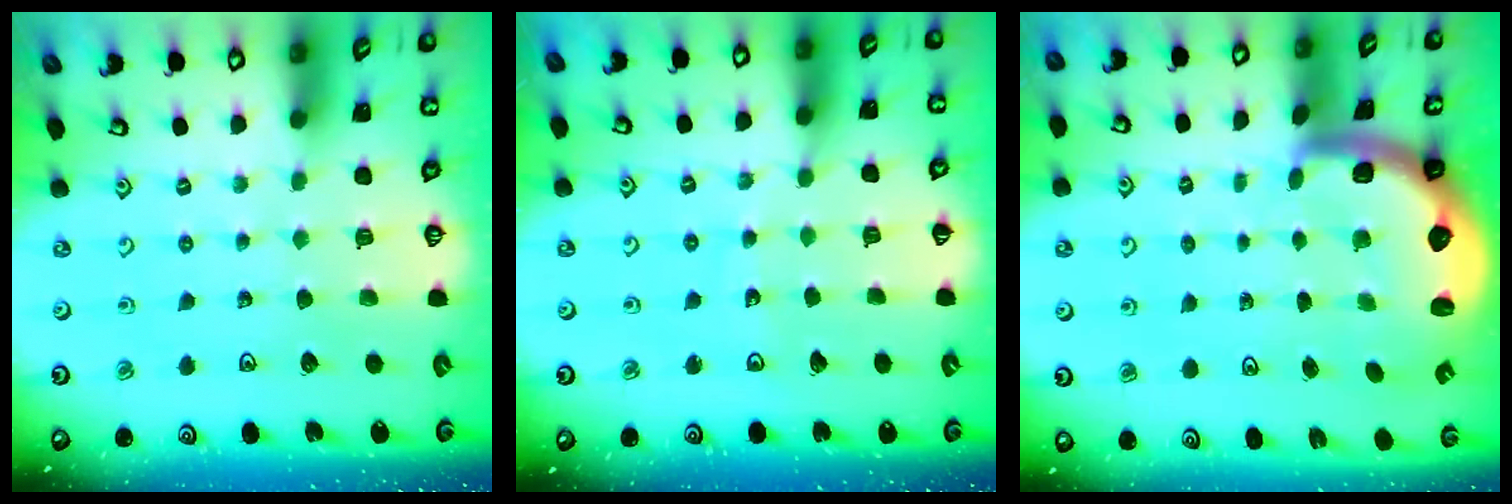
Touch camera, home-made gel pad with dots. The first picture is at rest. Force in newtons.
{"total": 3.9, "press": 3.8, "slide": 0.5}
{"total": 3.6, "press": 3.4, "slide": 1.2}